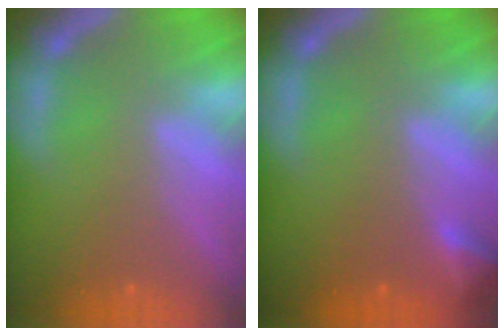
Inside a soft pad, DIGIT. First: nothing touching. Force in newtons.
{"total": 1.9}